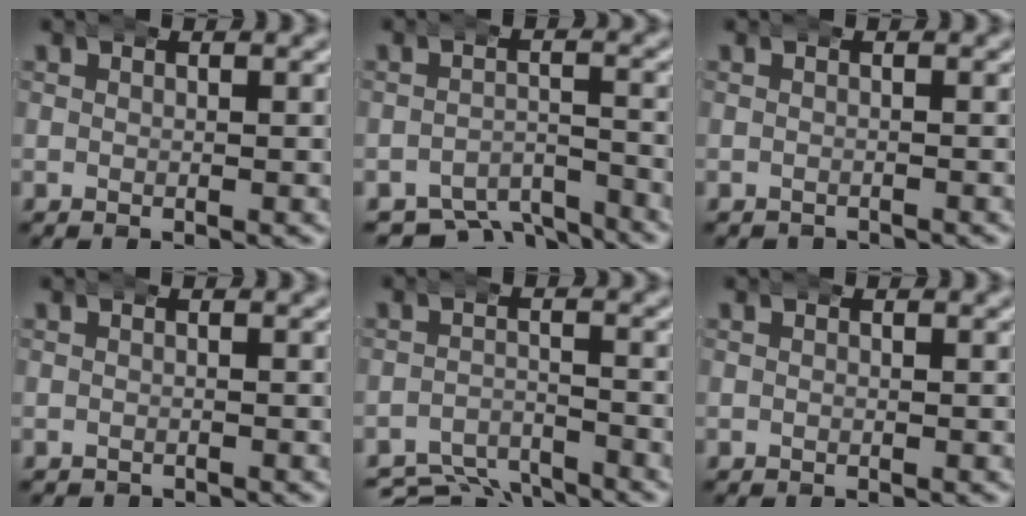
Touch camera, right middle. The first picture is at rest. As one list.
[{"total": 6.3, "force": [-5.3, 2.8, 2.0], "torque": [-0.018, -0.015, -0.092]}, {"total": 1.5, "force": [-1.5, 0.3, -0.1], "torque": [0.001, -0.007, -0.019]}, {"total": 1.2, "force": [-1.2, 0.3, -0.1], "torque": [0.001, -0.007, -0.014]}, {"total": 5.9, "force": [-5.2, 2.4, 1.7], "torque": [-0.017, -0.021, -0.089]}, {"total": 0.0}]